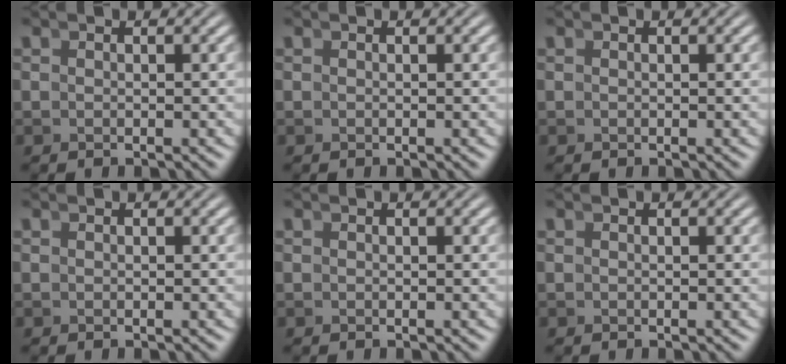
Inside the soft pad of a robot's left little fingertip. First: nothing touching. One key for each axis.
{"total": 0.0}
{"total": 0.0}
{"total": 0.0}
{"total": 0.0}
{"total": 0.0}